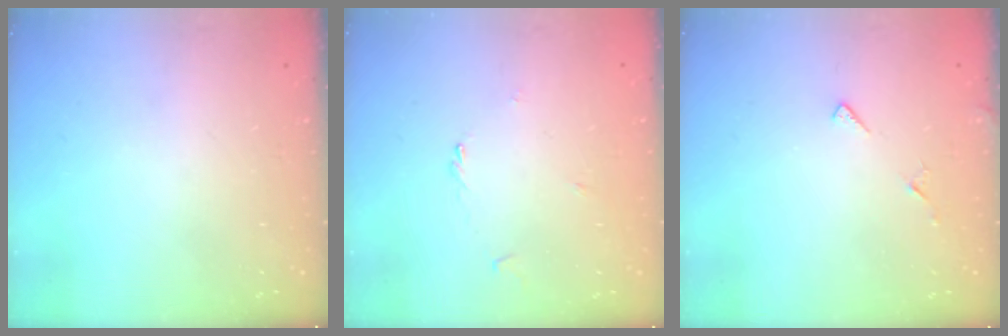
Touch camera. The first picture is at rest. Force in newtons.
{"total": 1.2, "press": 1.1, "slide": 0.4}
{"total": 5.4, "press": 5.4, "slide": 0.5}